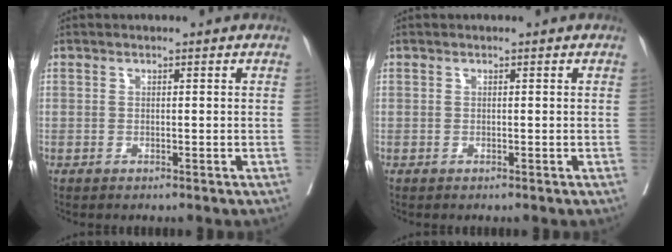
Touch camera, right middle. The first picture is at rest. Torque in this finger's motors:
{"motor_torque": [0.00, 0.00, 0.00, 0.00]}